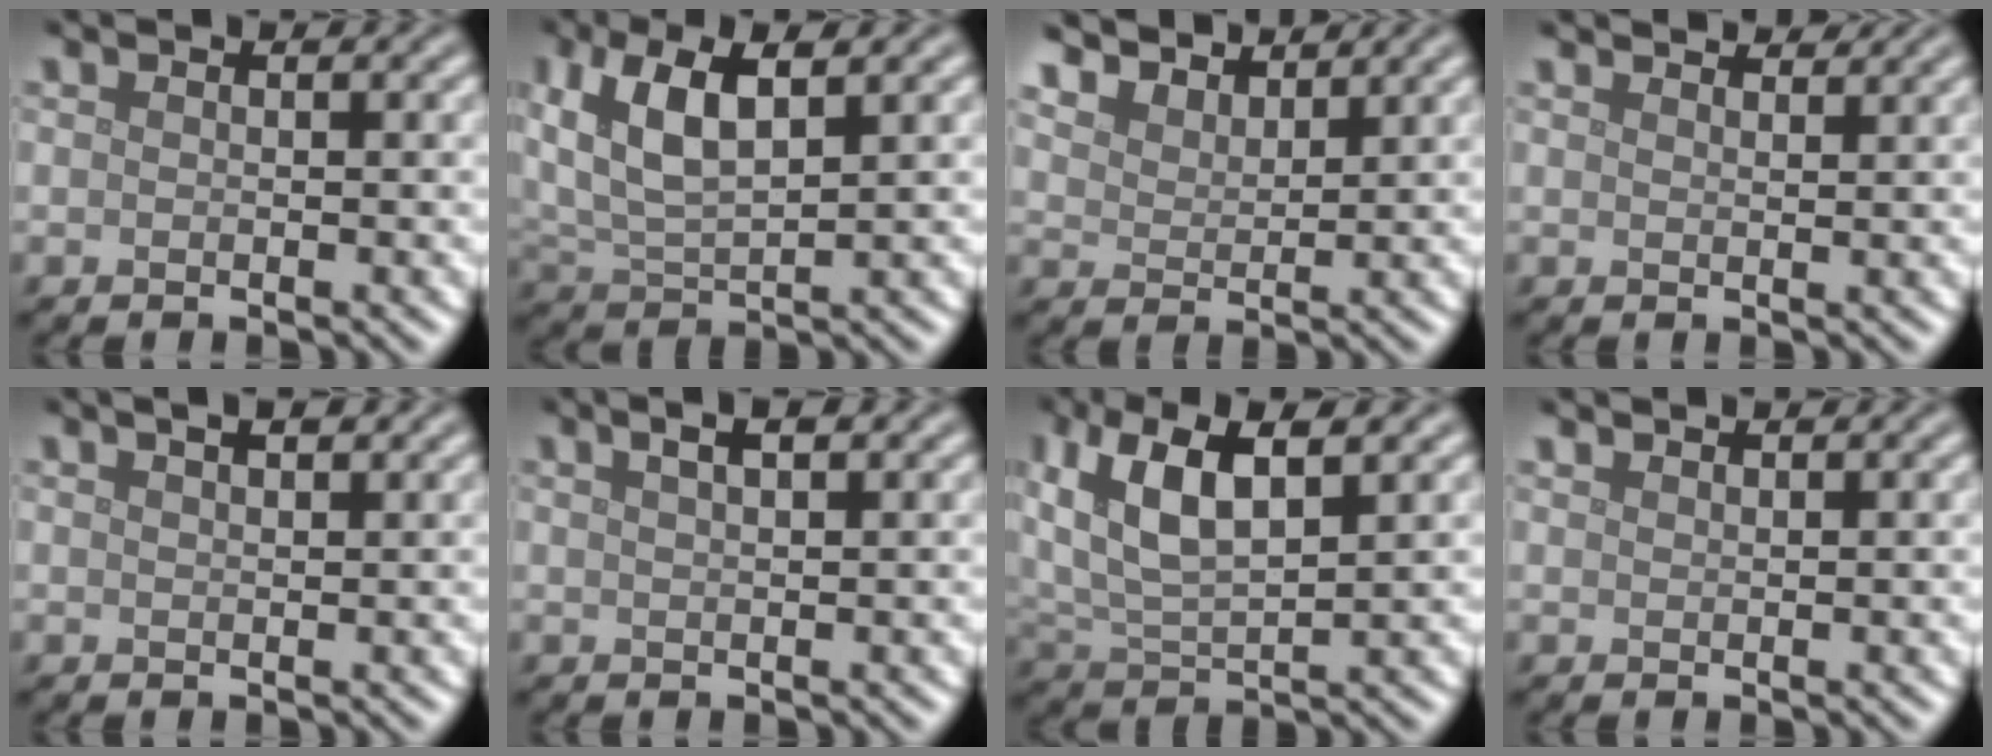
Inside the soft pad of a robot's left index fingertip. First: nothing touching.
{"total": 7.1, "force": [3.0, 3.1, 5.7], "torque": [-0.118, 0.013, 0.056]}
{"total": 5.2, "force": [4.8, 1.5, 1.1], "torque": [-0.045, -0.013, 0.095]}
{"total": 3.4, "force": [3.3, 0.5, 1.0], "torque": [-0.011, 0.001, 0.037]}
{"total": 2.6, "force": [1.8, 0.9, 1.7], "torque": [-0.008, 0.005, 0.009]}
{"total": 2.9, "force": [1.8, 1.0, 2.1], "torque": [-0.014, 0.005, 0.011]}
{"total": 8.8, "force": [4.0, 3.7, 6.9], "torque": [-0.143, 0.016, 0.073]}
{"total": 1.2, "force": [1.2, 0.1, 0.1], "torque": [-0.006, 0.001, 0.021]}